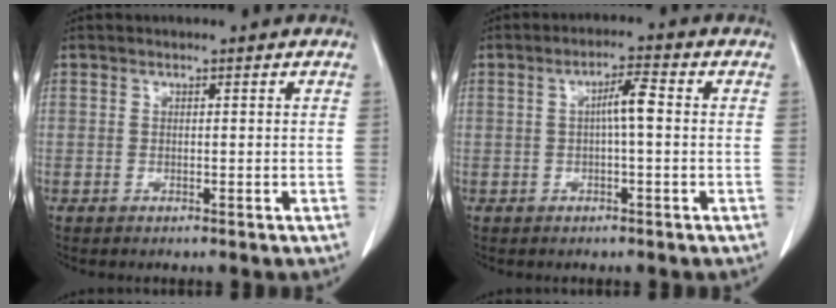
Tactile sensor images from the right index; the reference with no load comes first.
{"total": 4.2, "force": [0.2, 0.6, 4.1], "torque": [-0.074, 0.011, 0.003]}